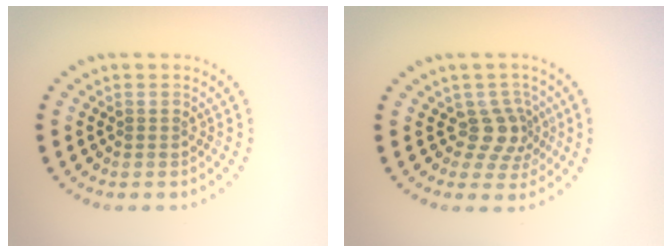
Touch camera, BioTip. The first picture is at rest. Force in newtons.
{"total": 2.9, "press": 2.0, "slide": 2.0}